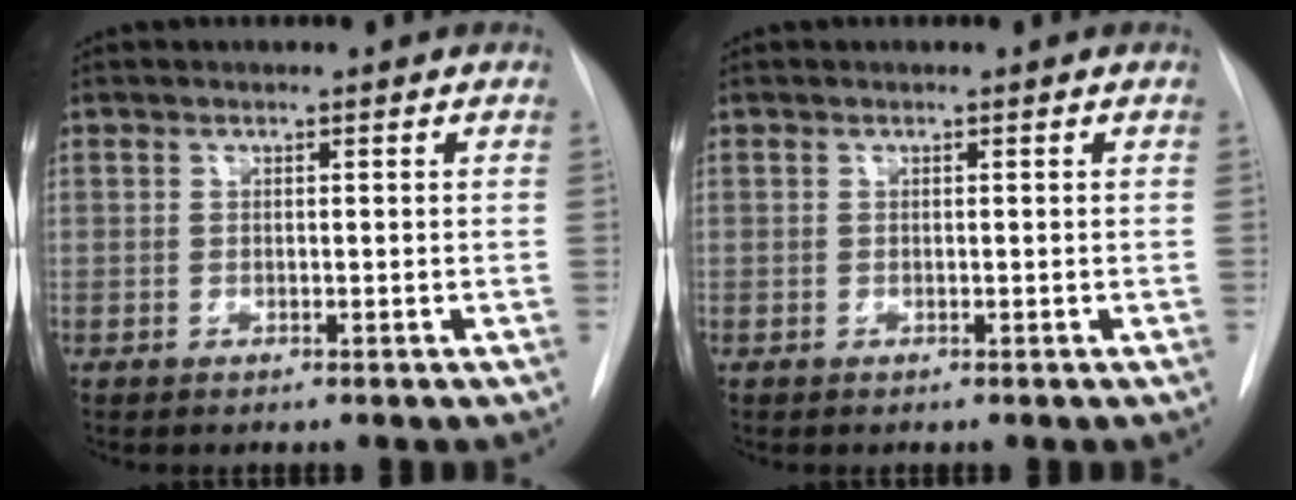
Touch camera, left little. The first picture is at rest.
{"total": 0.0}